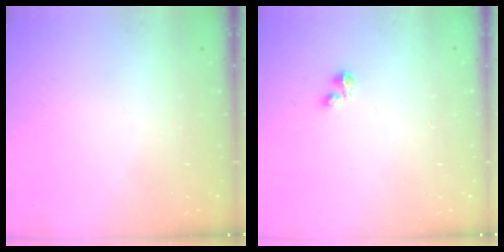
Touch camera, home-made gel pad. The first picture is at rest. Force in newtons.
{"total": 2.4, "press": 2.4, "slide": 0.3}